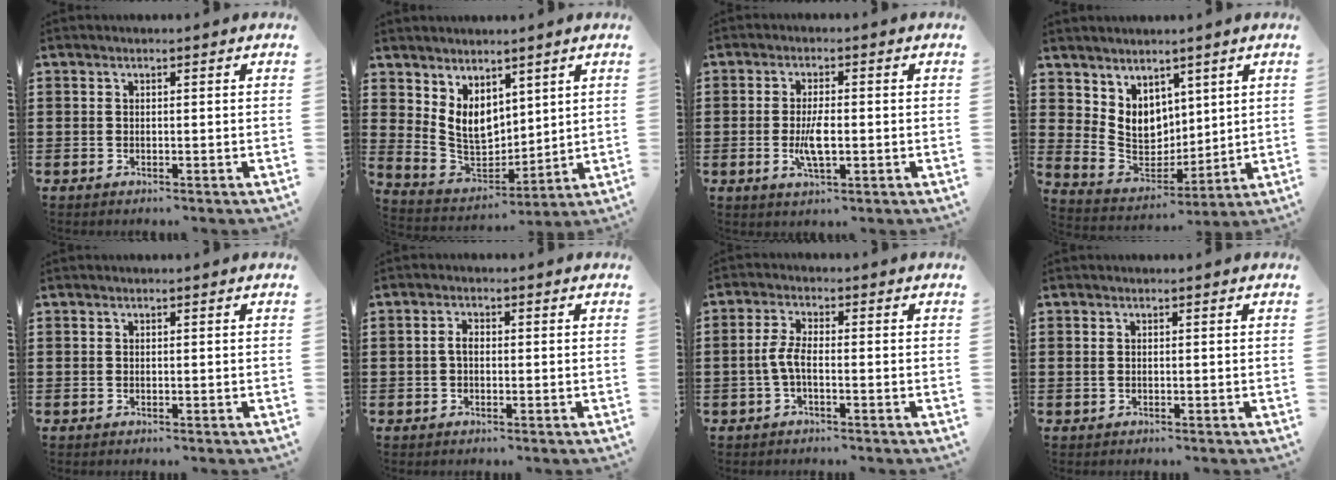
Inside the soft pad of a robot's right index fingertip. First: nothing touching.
{"total": 6.9, "force": [3.4, 4.9, 3.4], "torque": [-0.102, -0.013, 0.065]}
{"total": 4.9, "force": [-0.8, 1.6, 4.6], "torque": [-0.099, -0.006, -0.019]}
{"total": 6.9, "force": [3.7, 5.5, 1.9], "torque": [-0.059, -0.020, 0.076]}
{"total": 0.0}
{"total": 1.9, "force": [-0.2, 1.0, 1.6], "torque": [-0.038, 0.001, -0.007]}
{"total": 3.5, "force": [-1.0, 1.1, 3.2], "torque": [-0.088, -0.005, -0.027]}
{"total": 0.6, "force": [0.1, 0.3, 0.5], "torque": [-0.012, 0.002, 0.001]}